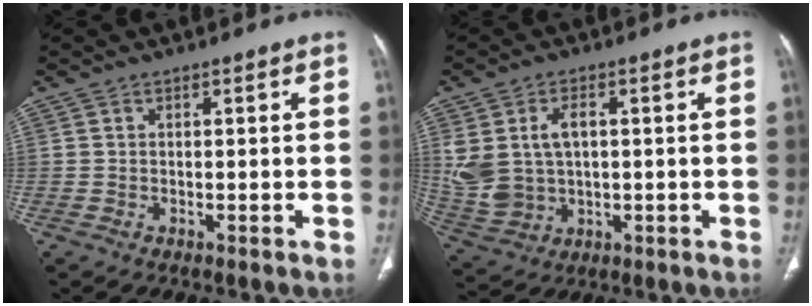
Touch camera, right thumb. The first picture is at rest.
{"total": 9.1, "force": [1.7, 5.9, 6.7], "torque": [-0.143, -0.002, 0.050]}